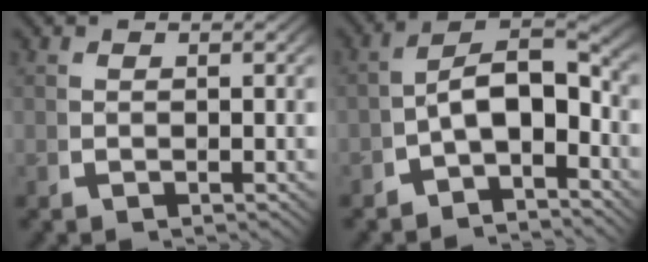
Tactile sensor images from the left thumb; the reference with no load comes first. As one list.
[{"total": 8.7, "force": [-1.6, 5.8, 6.4], "torque": [-0.099, -0.022, -0.026]}]